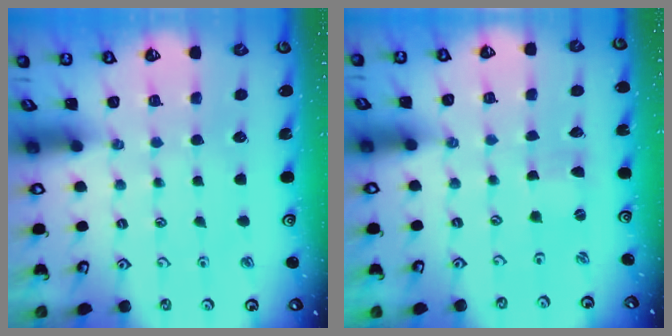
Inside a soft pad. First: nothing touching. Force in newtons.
{"total": 0.0}